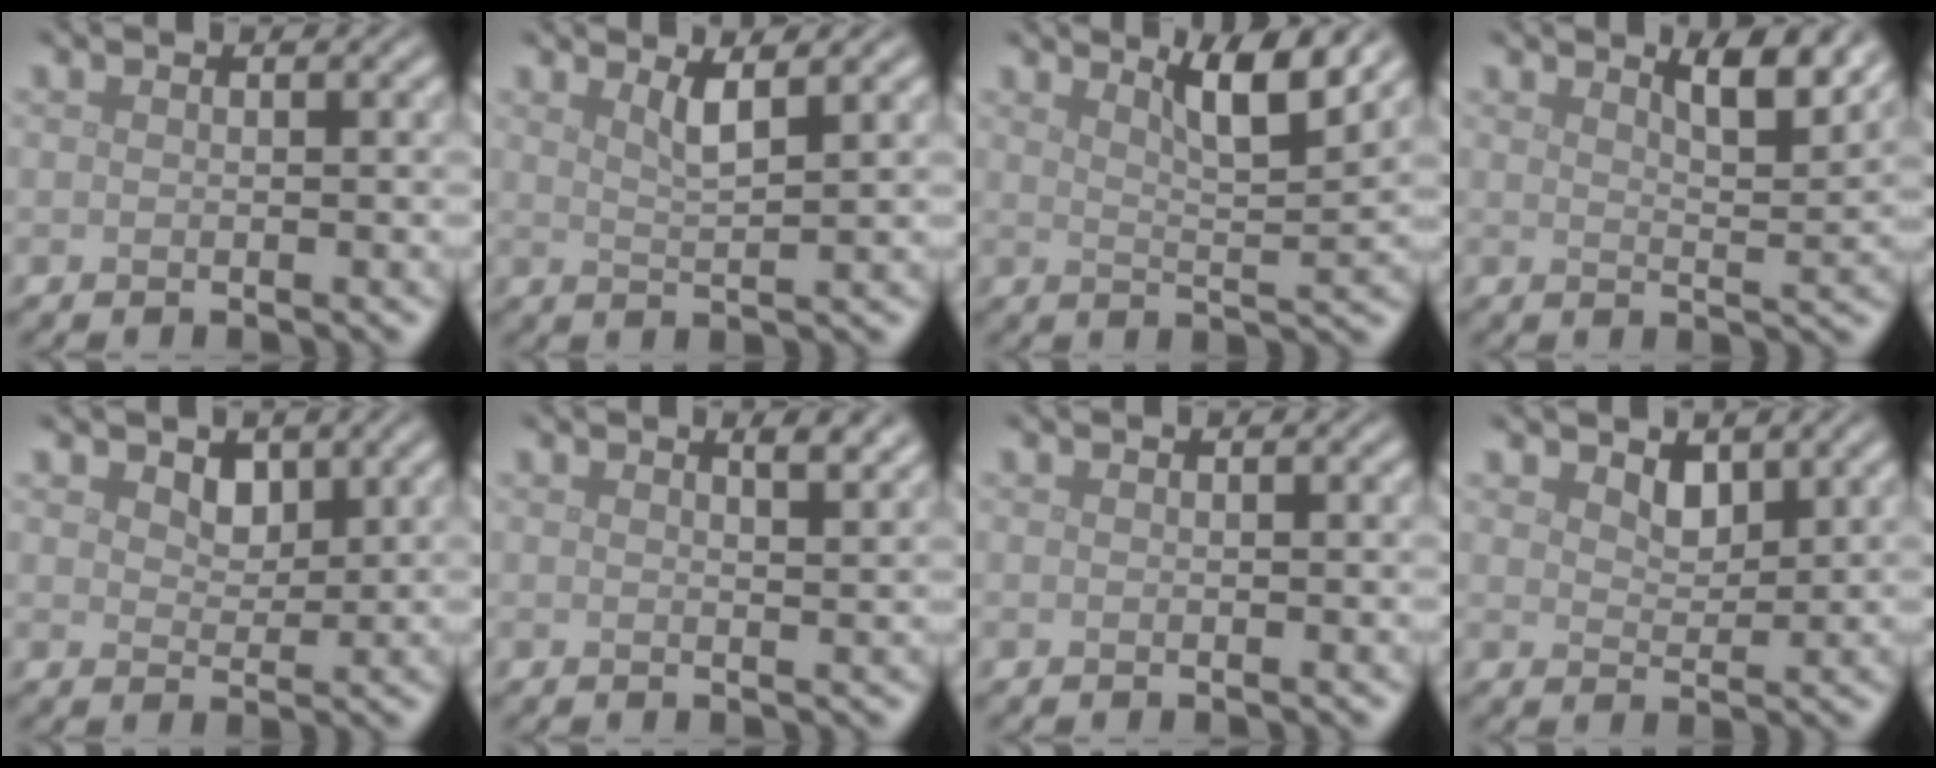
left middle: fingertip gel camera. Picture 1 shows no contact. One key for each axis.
{"total": 2.5, "fx": 1.5, "fy": 0.6, "fz": 1.9, "tx": -0.025, "ty": -0.002, "tz": 0.024}
{"total": 5.0, "fx": 3.3, "fy": 0.9, "fz": 3.7, "tx": -0.052, "ty": 0.000, "tz": 0.052}
{"total": 4.4, "fx": 2.9, "fy": 1.1, "fz": 3.0, "tx": -0.039, "ty": 0.003, "tz": 0.039}
{"total": 1.9, "fx": 1.2, "fy": 1.2, "fz": 1.0, "tx": -0.023, "ty": -0.004, "tz": 0.018}
{"total": 2.5, "fx": 1.8, "fy": 0.8, "fz": 1.5, "tx": -0.005, "ty": 0.009, "tz": 0.013}
{"total": 0.0}
{"total": 1.8, "fx": 1.3, "fy": 0.9, "fz": 0.9, "tx": -0.021, "ty": -0.005, "tz": 0.025}